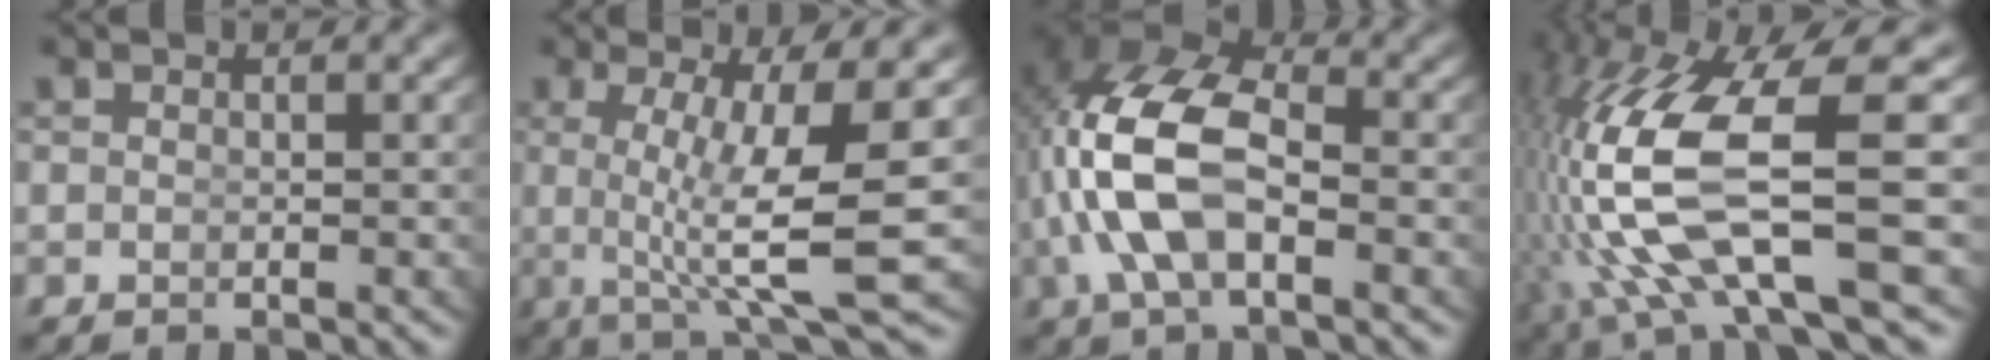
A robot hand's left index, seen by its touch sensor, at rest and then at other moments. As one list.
[{"total": 8.2, "force": [-0.1, 1.1, 8.1], "torque": [-0.129, -0.020, 0.008]}, {"total": 9.8, "force": [0.9, 5.9, 7.8], "torque": [-0.183, -0.023, 0.022]}, {"total": 12.1, "force": [-0.3, 5.5, 10.7], "torque": [-0.244, -0.028, 0.013]}]